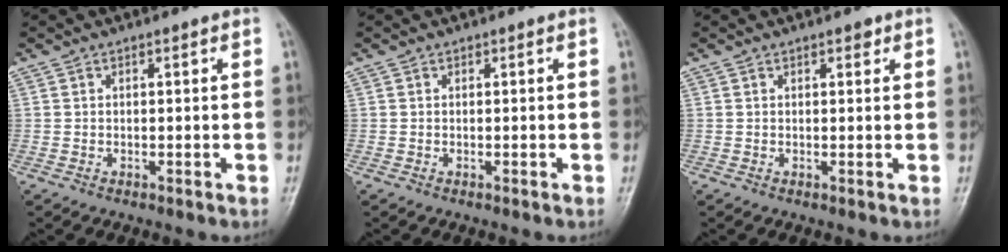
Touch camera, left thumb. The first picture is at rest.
{"total": 0.0}
{"total": 1.2, "force": [0.8, 0.6, 0.7], "torque": [-0.002, -0.002, 0.008]}